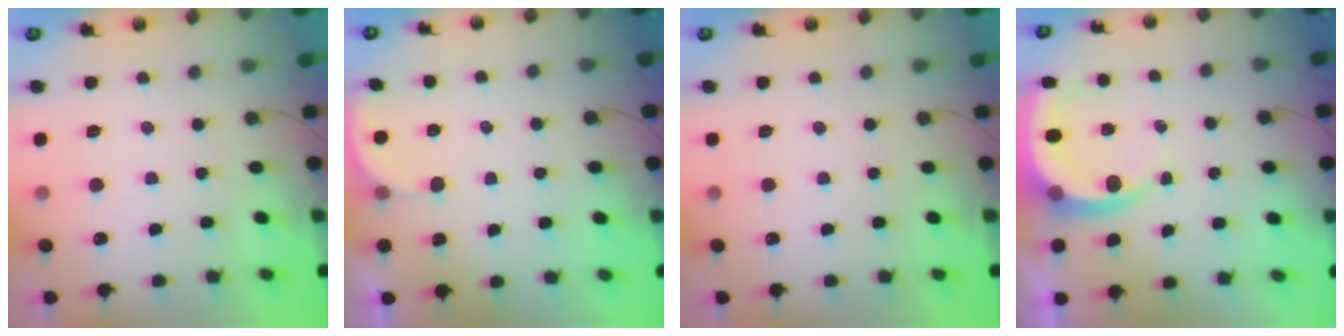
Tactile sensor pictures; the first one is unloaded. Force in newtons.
{"total": 1.4, "press": 1.3, "slide": 0.5}
{"total": 0.0}
{"total": 6.1, "press": 6.0, "slide": 0.8}